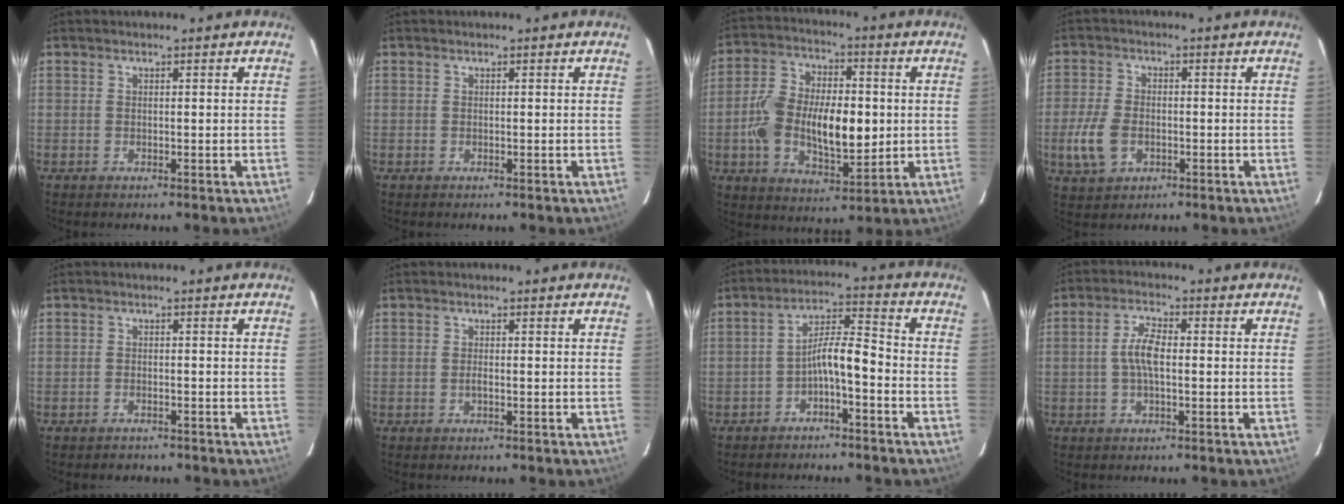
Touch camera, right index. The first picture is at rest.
{"total": 0.0}
{"total": 15.9, "force": [-1.1, 8.4, 13.5], "torque": [-0.264, 0.001, -0.017]}
{"total": 7.6, "force": [-2.3, 5.2, 5.1], "torque": [-0.125, -0.003, -0.038]}
{"total": 2.1, "force": [-1.8, 1.1, 0.4], "torque": [-0.011, 0.000, -0.024]}
{"total": 0.6, "force": [-0.2, 0.1, 0.6], "torque": [-0.012, 0.001, -0.004]}
{"total": 6.0, "force": [-3.3, 1.2, 4.9], "torque": [-0.103, 0.018, -0.056]}
{"total": 4.9, "force": [-0.3, 1.7, 4.6], "torque": [-0.095, 0.010, -0.007]}